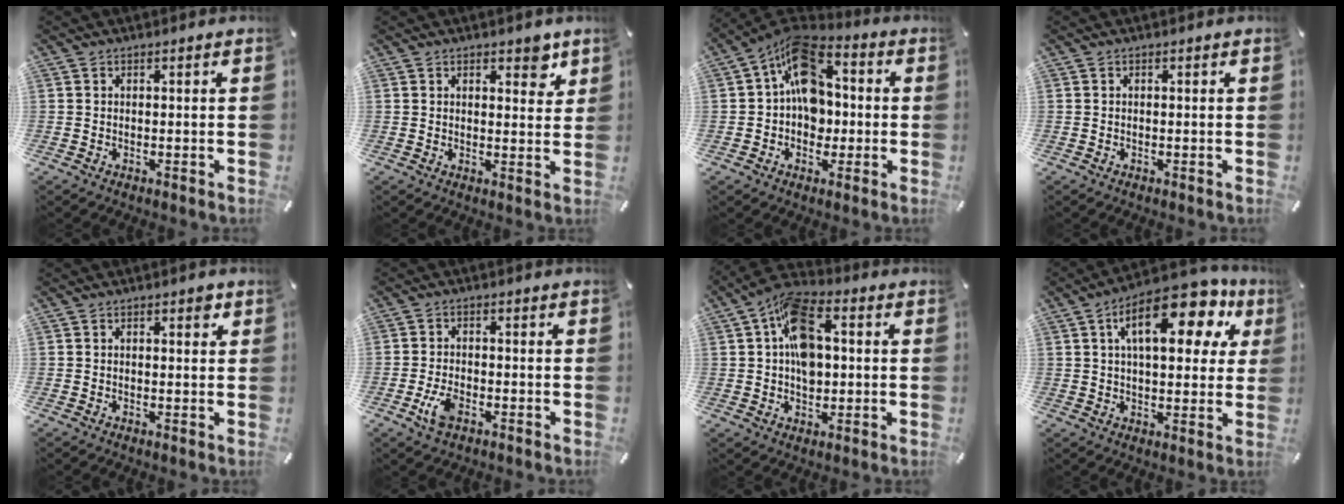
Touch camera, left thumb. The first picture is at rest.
{"total": 4.8, "force": [3.2, 2.5, 2.4], "torque": [-0.017, -0.017, 0.050]}
{"total": 14.0, "force": [2.0, 10.6, 8.8], "torque": [-0.144, -0.008, 0.037]}
{"total": 0.0}
{"total": 1.8, "force": [0.7, 0.8, 1.5], "torque": [-0.015, -0.001, 0.006]}
{"total": 5.0, "force": [-2.1, 2.7, 3.6], "torque": [-0.093, -0.003, -0.044]}
{"total": 13.1, "force": [1.9, 8.6, 9.7], "torque": [-0.161, 0.007, 0.037]}
{"total": 18.2, "force": [7.7, 8.2, 14.3], "torque": [-0.212, -0.026, 0.120]}